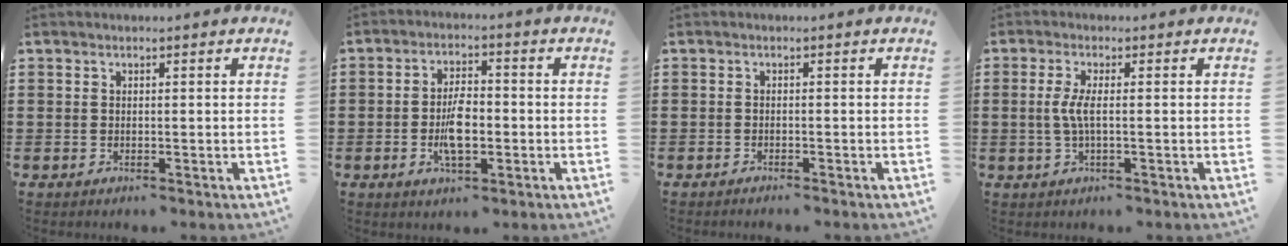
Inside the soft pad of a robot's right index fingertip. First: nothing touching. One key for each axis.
{"total": 6.1, "fx": -1.0, "fy": 2.8, "fz": 5.4, "tx": -0.113, "ty": 0.000, "tz": -0.022}
{"total": 0.8, "fx": -0.8, "fy": -0.2, "fz": 0.1, "tx": -0.003, "ty": -0.004, "tz": -0.016}
{"total": 3.5, "fx": 0.0, "fy": 0.5, "fz": 3.4, "tx": -0.086, "ty": -0.010, "tz": -0.010}